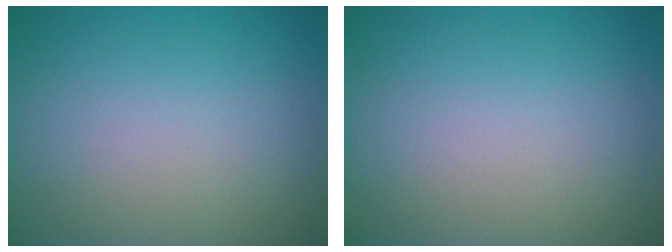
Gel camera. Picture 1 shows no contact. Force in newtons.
{"total": 0.0}